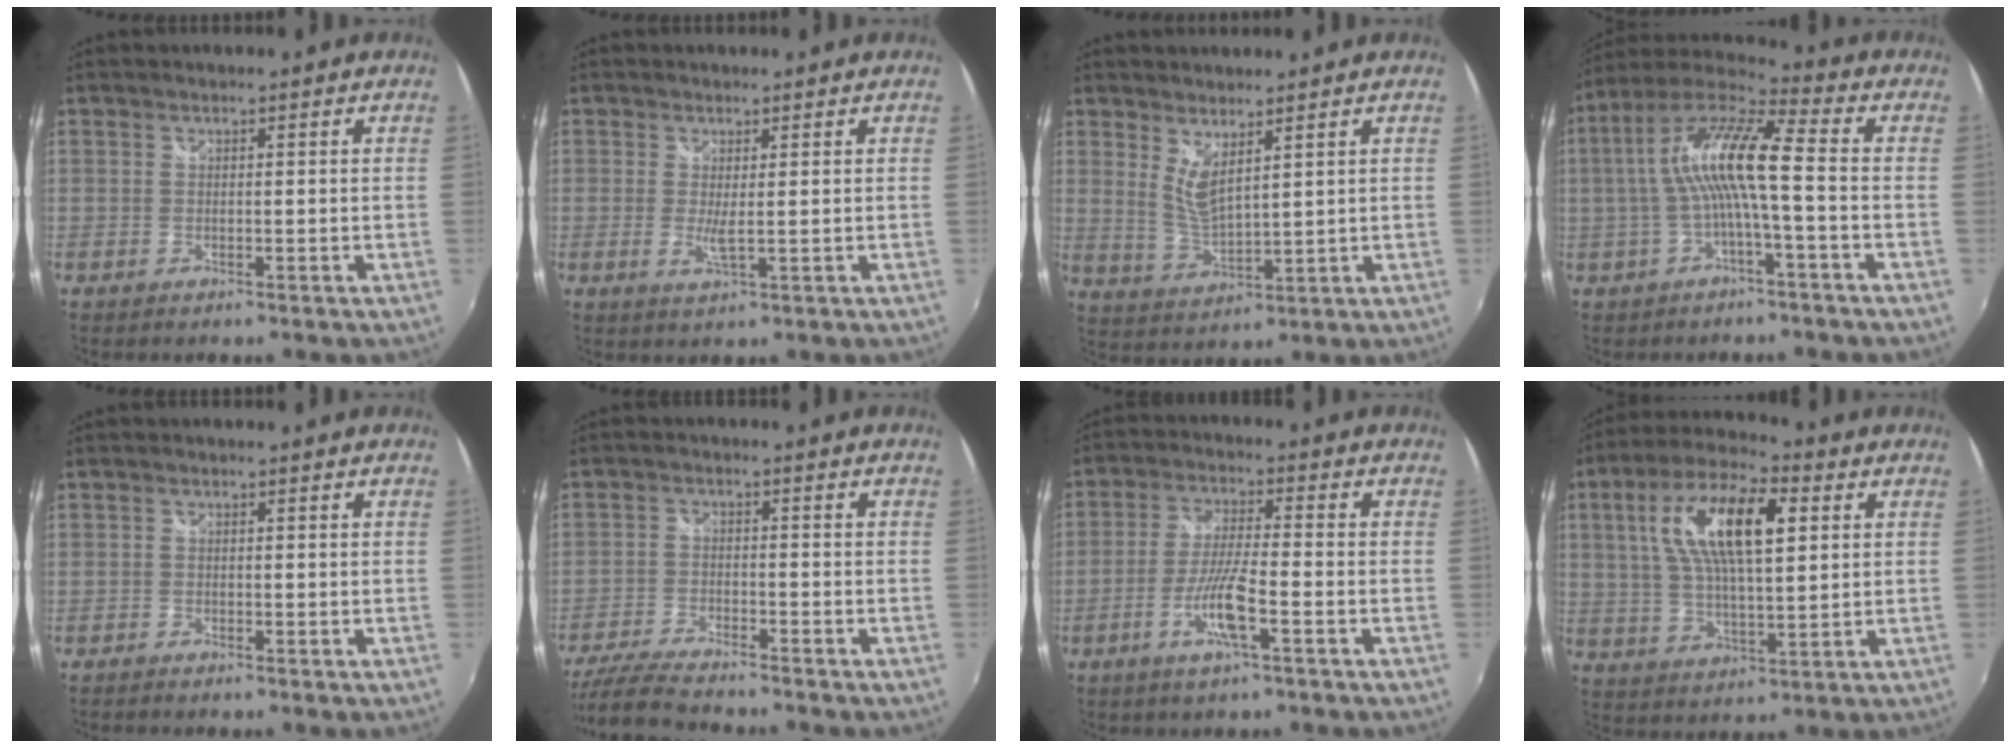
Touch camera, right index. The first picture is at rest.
{"total": 2.4, "force": [0.1, 0.2, 2.4], "torque": [-0.046, -0.008, 0.000]}
{"total": 5.2, "force": [3.3, 1.6, 3.7], "torque": [-0.068, -0.013, 0.066]}
{"total": 12.4, "force": [-0.9, 1.5, 12.2], "torque": [-0.237, 0.017, -0.018]}
{"total": 0.9, "force": [-0.8, 0.3, 0.3], "torque": [-0.010, -0.005, -0.018]}
{"total": 10.5, "force": [-9.4, 1.4, 4.5], "torque": [-0.117, -0.023, -0.171]}
{"total": 7.9, "force": [-3.6, 0.6, 7.0], "torque": [-0.141, -0.005, -0.069]}
{"total": 15.4, "force": [4.5, 5.7, 13.6], "torque": [-0.254, 0.022, 0.076]}